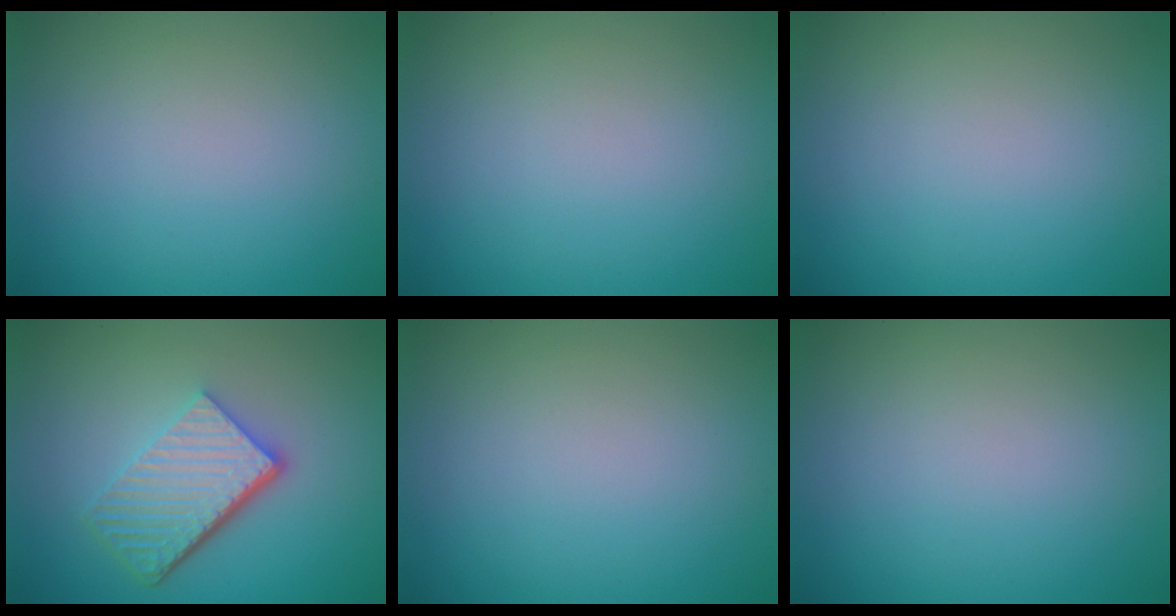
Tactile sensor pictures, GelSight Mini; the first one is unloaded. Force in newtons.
{"total": 0.0}
{"total": 0.0}
{"total": 6.1, "press": 4.1, "slide": 4.5}
{"total": 0.0}
{"total": 0.0}